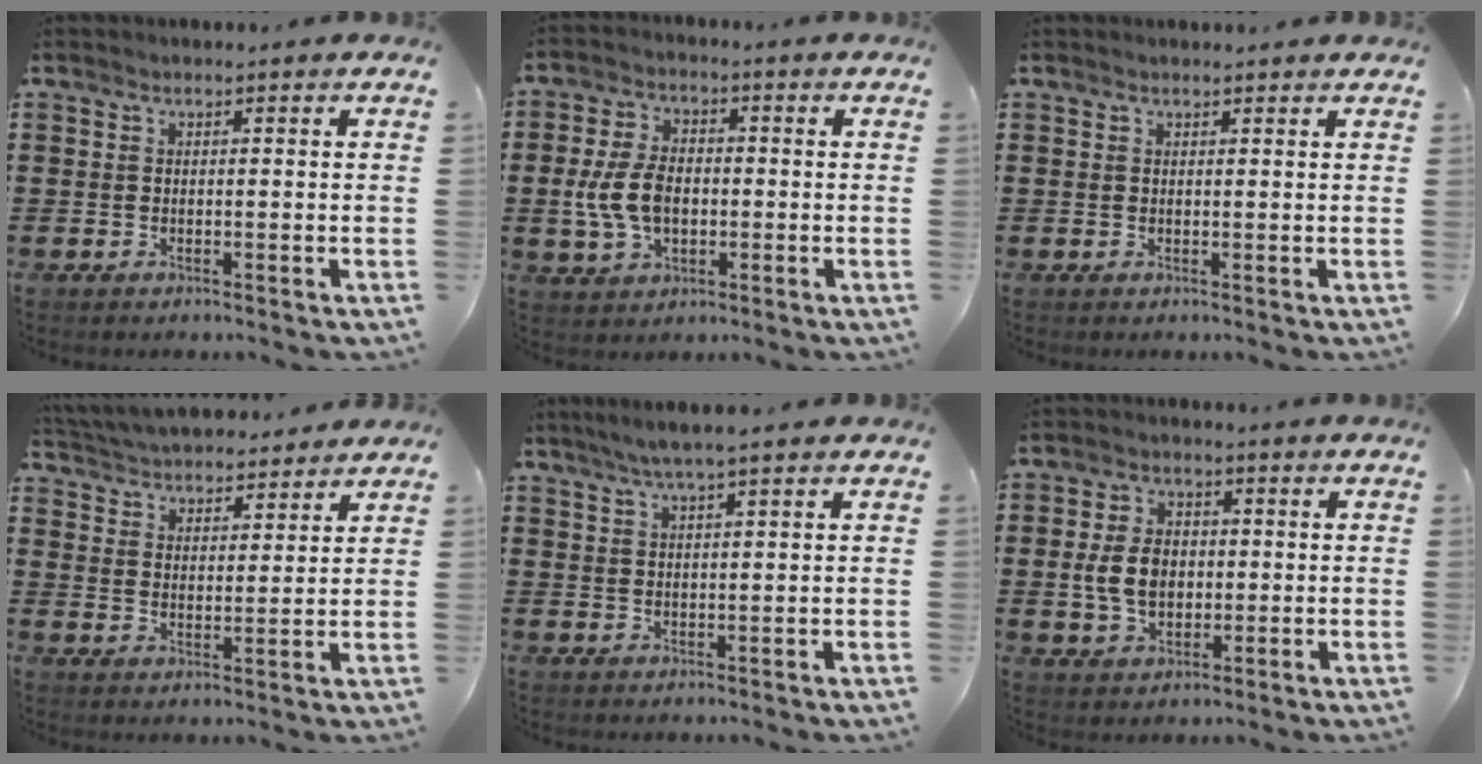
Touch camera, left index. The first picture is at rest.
{"total": 7.3, "force": [-0.7, 4.5, 5.7], "torque": [-0.140, 0.002, -0.020]}
{"total": 0.8, "force": [0.7, 0.0, 0.2], "torque": [-0.007, -0.001, 0.015]}
{"total": 4.5, "force": [4.5, 0.7, -0.2], "torque": [-0.019, -0.024, 0.078]}
{"total": 3.4, "force": [2.5, -0.1, 2.3], "torque": [-0.049, 0.000, 0.044]}
{"total": 6.4, "force": [0.0, 4.4, 4.7], "torque": [-0.109, 0.003, -0.009]}